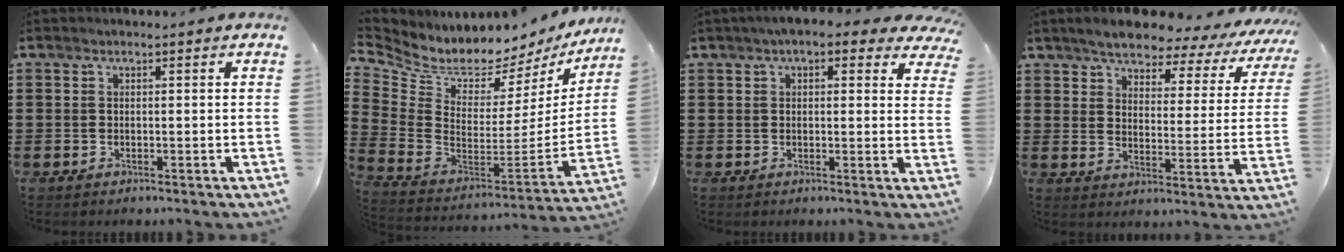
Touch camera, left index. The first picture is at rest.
{"total": 5.2, "force": [4.4, 2.4, 1.4], "torque": [-0.063, -0.050, 0.072]}
{"total": 3.7, "force": [2.9, 1.2, 2.1], "torque": [-0.051, -0.001, 0.051]}
{"total": 5.2, "force": [4.9, 1.1, 1.6], "torque": [-0.051, -0.032, 0.078]}